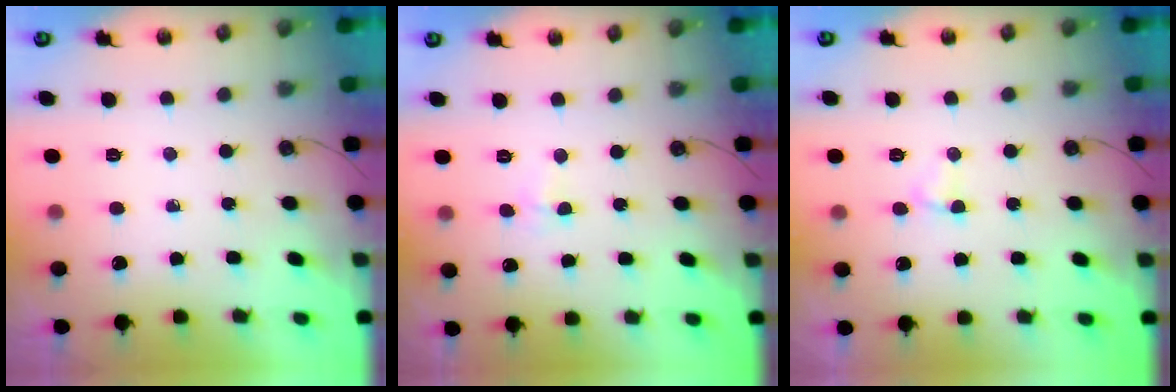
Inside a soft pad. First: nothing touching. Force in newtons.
{"total": 4.3, "press": 2.5, "slide": 3.5}
{"total": 4.2, "press": 2.3, "slide": 3.5}